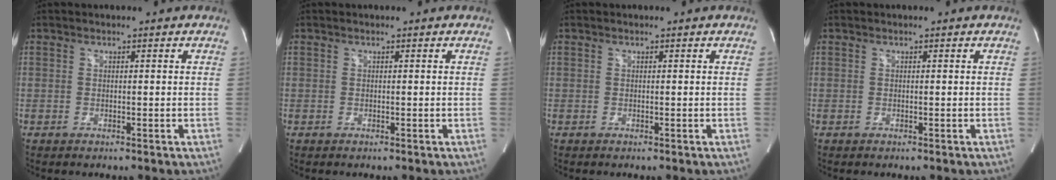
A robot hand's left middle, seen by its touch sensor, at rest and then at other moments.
{"total": 0.0}
{"total": 0.0}
{"total": 0.0}